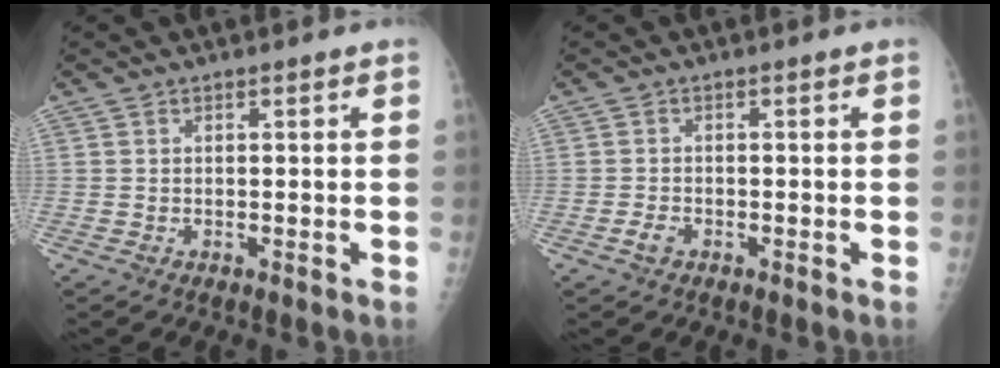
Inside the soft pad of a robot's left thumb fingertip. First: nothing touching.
{"total": 1.5, "force": [-0.8, 0.9, 0.9], "torque": [-0.022, 0.004, -0.016]}